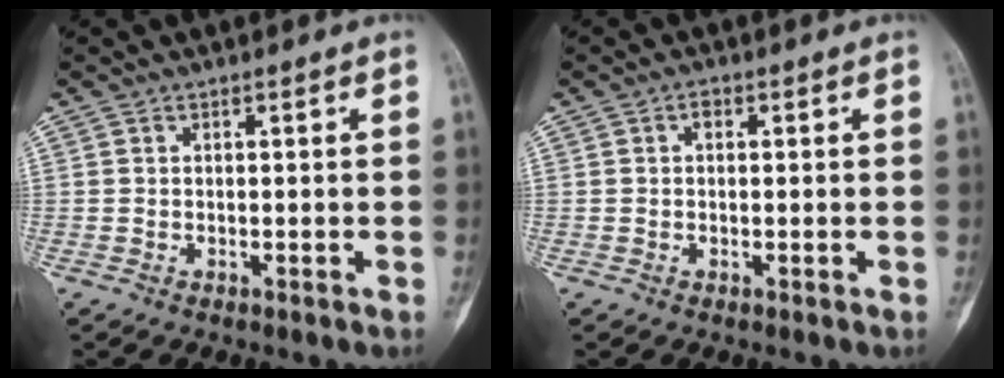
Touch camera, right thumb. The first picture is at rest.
{"total": 1.1, "force": [0.2, 0.8, 0.8], "torque": [-0.006, 0.004, 0.000]}